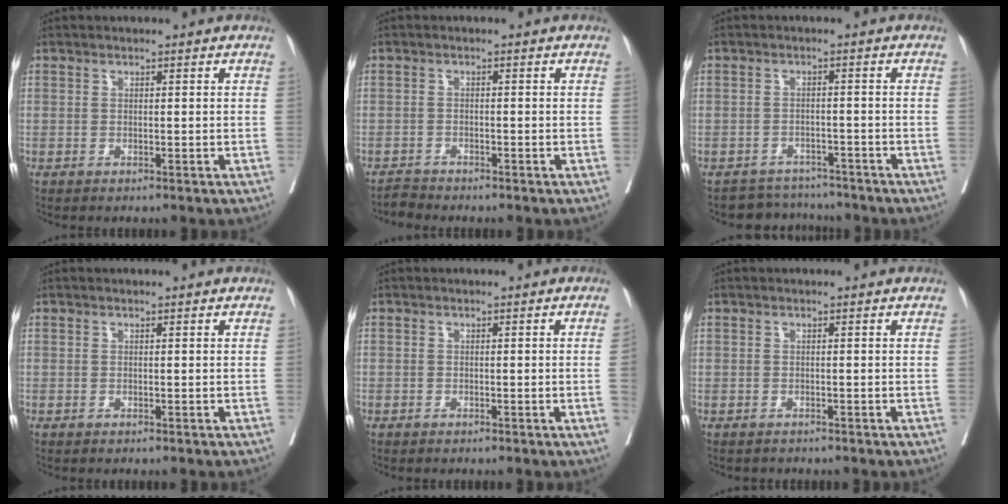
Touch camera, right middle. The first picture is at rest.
{"total": 1.5, "force": [-1.4, 0.0, -0.4], "torque": [0.009, -0.008, -0.028]}
{"total": 4.7, "force": [-4.2, 1.5, -1.1], "torque": [0.023, 0.016, -0.063]}
{"total": 0.0}
{"total": 0.7, "force": [-0.2, 0.0, 0.6], "torque": [-0.007, 0.001, -0.005]}
{"total": 1.2, "force": [-1.0, 0.7, -0.2], "torque": [-0.009, 0.000, -0.018]}